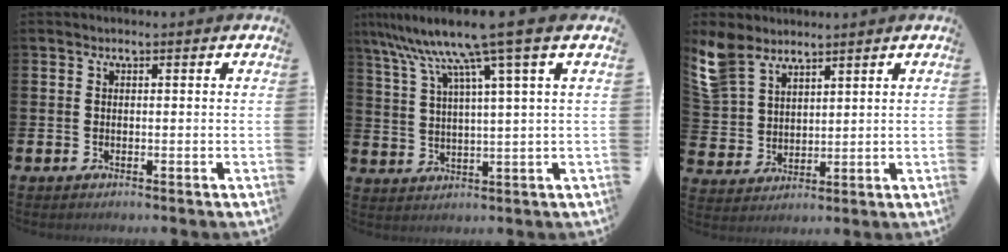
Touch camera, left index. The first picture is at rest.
{"total": 10.5, "force": [7.3, -0.4, 7.5], "torque": [-0.171, -0.030, 0.118]}
{"total": 7.5, "force": [6.2, 3.6, 2.1], "torque": [-0.063, -0.014, 0.119]}